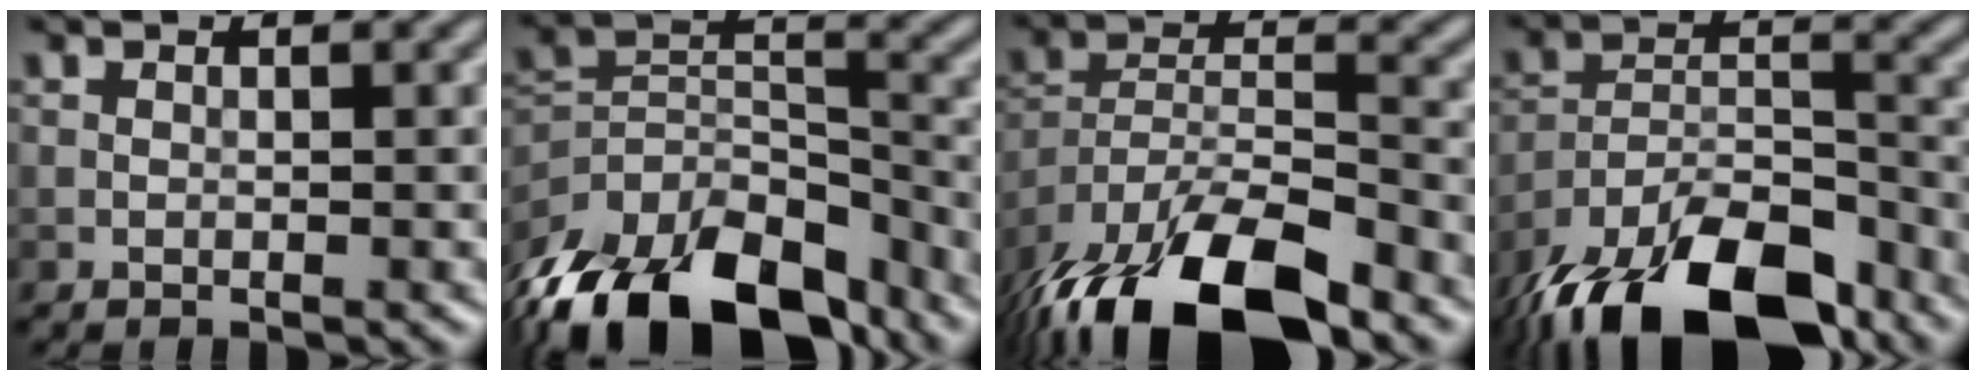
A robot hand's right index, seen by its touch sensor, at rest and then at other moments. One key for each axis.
{"total": 14.7, "fx": -10.1, "fy": 7.6, "fz": 7.5, "tx": -0.165, "ty": 0.011, "tz": -0.170}
{"total": 15.5, "fx": -12.0, "fy": 4.7, "fz": 8.6, "tx": -0.176, "ty": -0.019, "tz": -0.193}
{"total": 16.5, "fx": -12.7, "fy": 6.5, "fz": 8.4, "tx": -0.178, "ty": -0.027, "tz": -0.194}